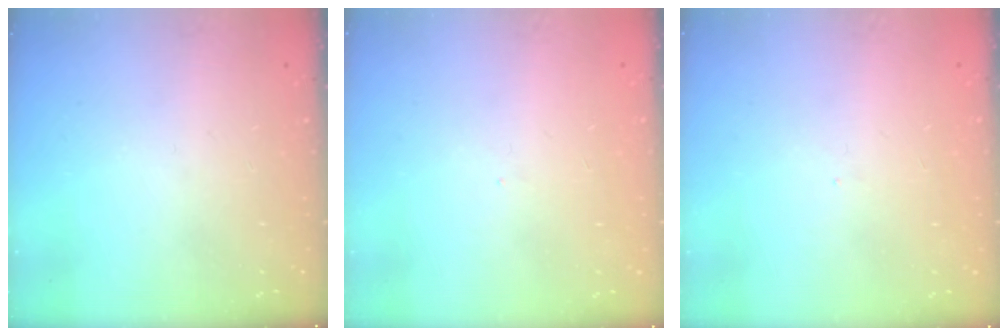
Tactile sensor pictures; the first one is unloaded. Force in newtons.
{"total": 0.9, "press": 0.8, "slide": 0.4}
{"total": 0.9, "press": 0.8, "slide": 0.4}